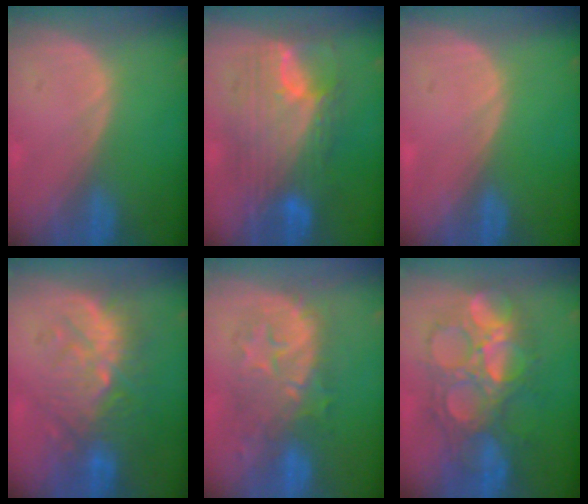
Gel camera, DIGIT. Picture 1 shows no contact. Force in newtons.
{"total": 11.8, "press": 11.7, "slide": 1.1}
{"total": 0.0}
{"total": 9.4, "press": 9.2, "slide": 1.9}
{"total": 9.0, "press": 8.9, "slide": 1.1}
{"total": 10.6, "press": 10.5, "slide": 0.7}